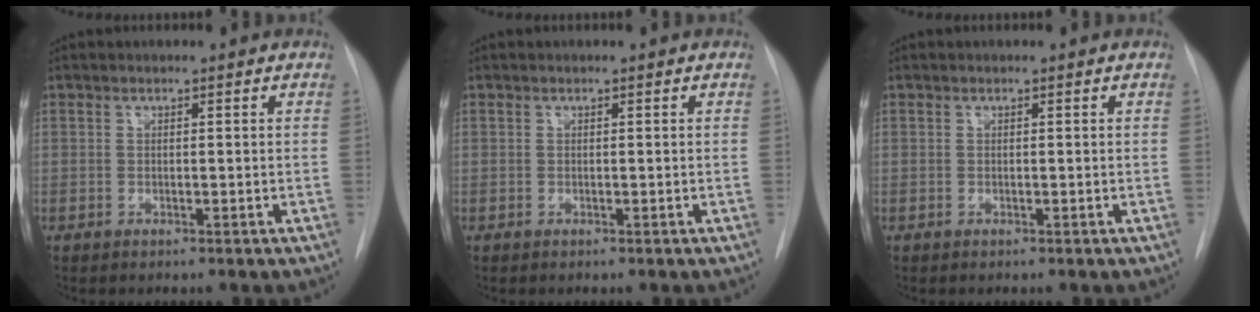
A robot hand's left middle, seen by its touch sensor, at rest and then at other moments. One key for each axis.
{"total": 0.0}
{"total": 0.0}